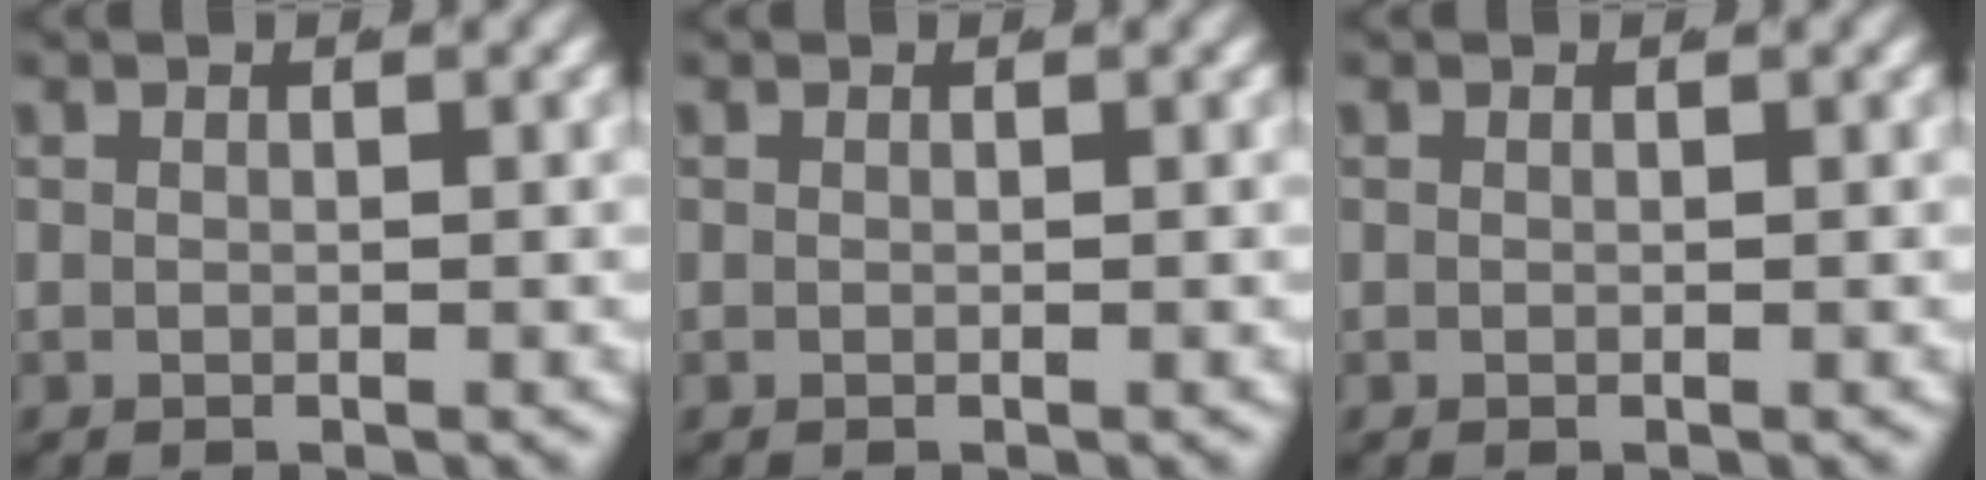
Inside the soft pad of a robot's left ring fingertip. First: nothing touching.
{"total": 0.0}
{"total": 0.0}